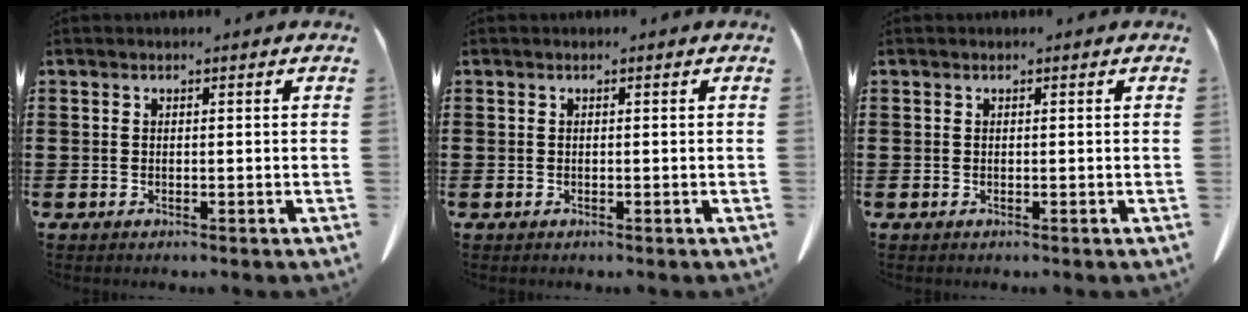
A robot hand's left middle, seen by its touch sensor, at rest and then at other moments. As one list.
[{"total": 0.0}, {"total": 0.0}]